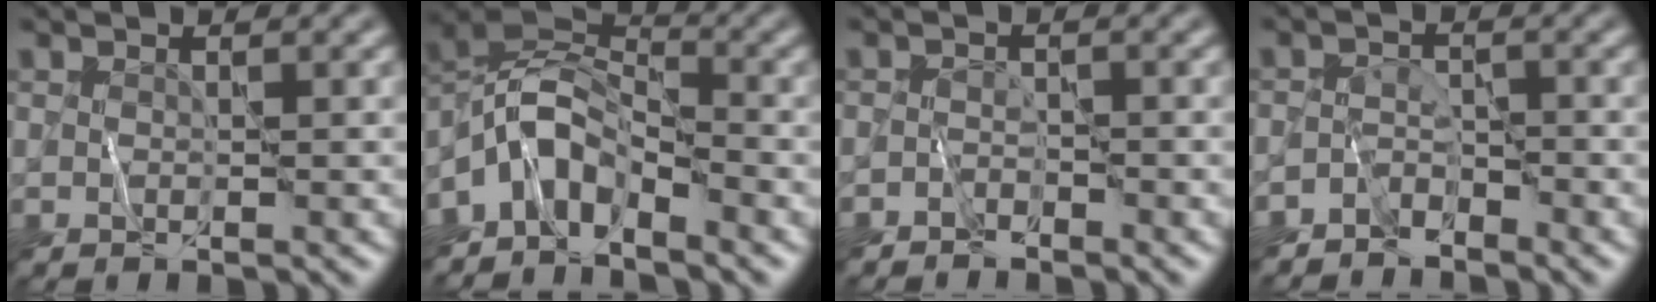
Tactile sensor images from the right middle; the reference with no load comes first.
{"total": 5.0, "force": [-3.3, 2.5, 2.8], "torque": [-0.040, 0.006, -0.077]}
{"total": 1.4, "force": [-1.3, 0.5, 0.2], "torque": [-0.002, 0.008, -0.027]}
{"total": 2.5, "force": [-2.3, 1.0, 0.5], "torque": [-0.005, 0.005, -0.052]}